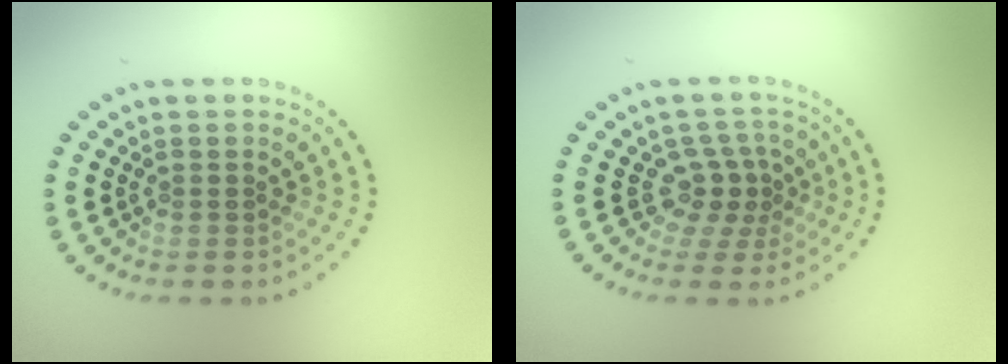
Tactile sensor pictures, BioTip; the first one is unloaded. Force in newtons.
{"total": 2.7, "press": 1.9, "slide": 1.9}